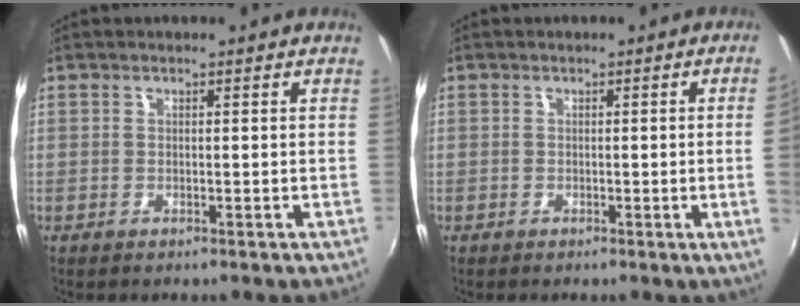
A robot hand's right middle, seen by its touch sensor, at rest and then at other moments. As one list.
[{"total": 2.7, "force": [-0.1, -1.4, 2.2], "torque": [-0.034, -0.010, 0.003]}]